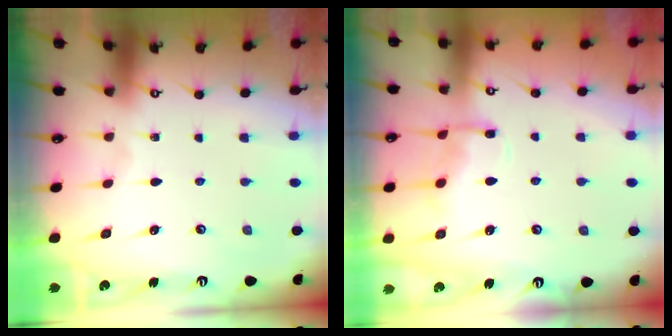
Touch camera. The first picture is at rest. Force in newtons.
{"total": 8.2, "press": 8.1, "slide": 0.6}